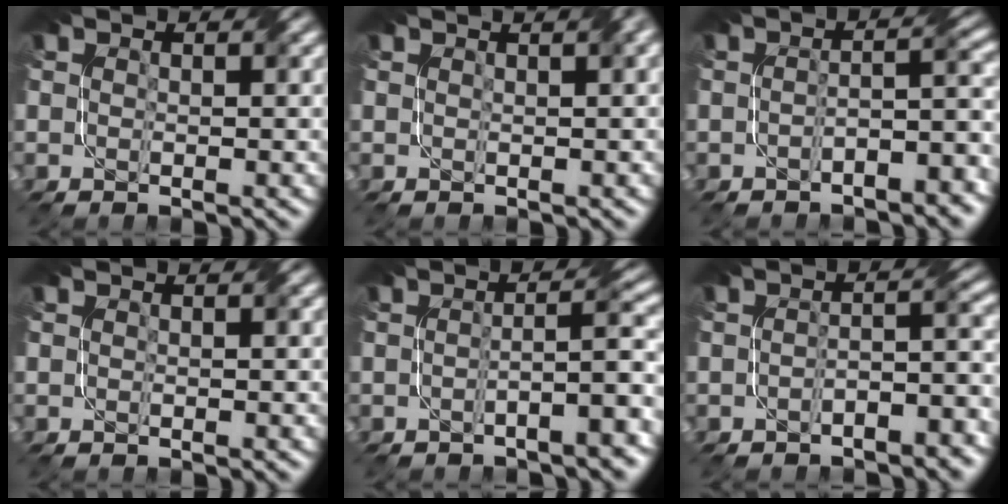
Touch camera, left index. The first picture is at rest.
{"total": 4.0, "force": [2.3, 1.7, 2.8], "torque": [-0.014, 0.021, 0.005]}
{"total": 3.9, "force": [-2.2, 1.0, 3.1], "torque": [-0.045, 0.009, -0.036]}
{"total": 0.0}
{"total": 4.3, "force": [-1.5, 0.6, 4.0], "torque": [-0.054, 0.016, -0.034]}
{"total": 3.5, "force": [-2.0, 1.0, 2.7], "torque": [-0.043, 0.006, -0.033]}